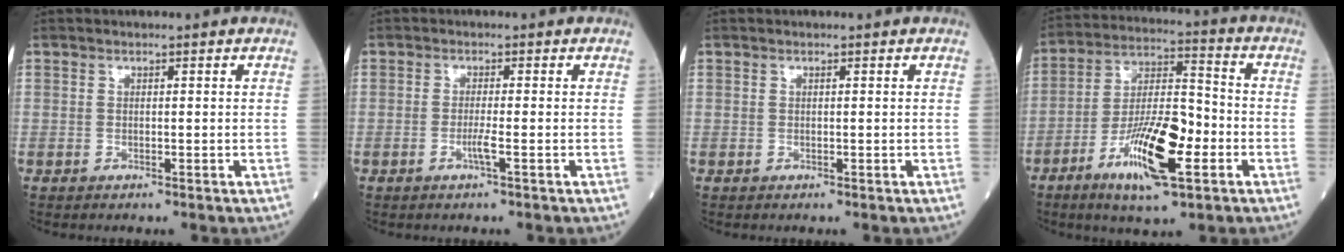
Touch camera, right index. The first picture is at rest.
{"total": 1.9, "force": [-0.7, -0.4, 1.8], "torque": [-0.038, -0.003, -0.016]}
{"total": 0.0}
{"total": 14.0, "force": [-5.7, 3.1, 12.4], "torque": [-0.232, -0.006, -0.098]}